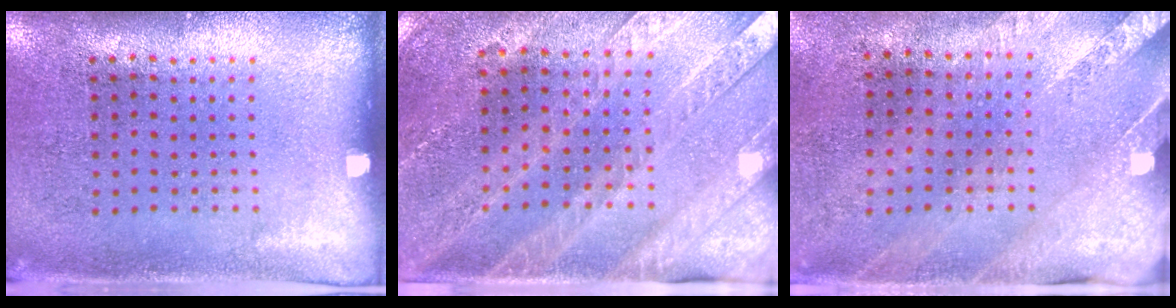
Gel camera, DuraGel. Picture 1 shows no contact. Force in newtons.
{"total": 2.8, "press": 2.6, "slide": 1.0}
{"total": 2.6, "press": 2.1, "slide": 1.6}